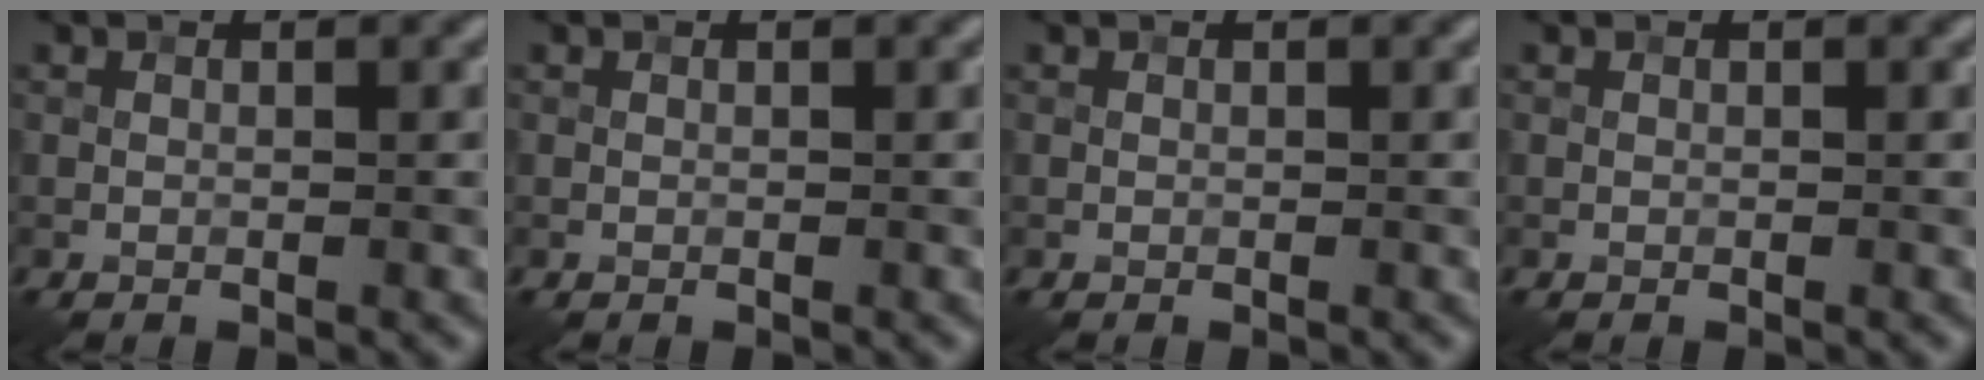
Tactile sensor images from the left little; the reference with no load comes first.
{"total": 0.0}
{"total": 0.0}
{"total": 0.0}